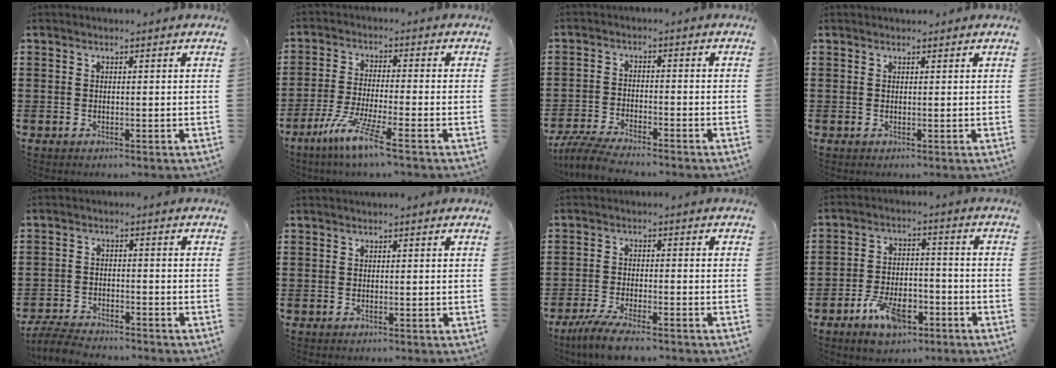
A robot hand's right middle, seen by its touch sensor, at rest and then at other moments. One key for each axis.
{"total": 7.2, "fx": -4.9, "fy": 0.0, "fz": 5.2, "tx": -0.116, "ty": -0.020, "tz": -0.095}
{"total": 5.0, "fx": -4.6, "fy": 0.3, "fz": 1.8, "tx": -0.050, "ty": -0.014, "tz": -0.094}
{"total": 0.7, "fx": 0.7, "fy": 0.2, "fz": -0.2, "tx": 0.008, "ty": -0.005, "tz": 0.012}
{"total": 4.9, "fx": -4.7, "fy": 0.8, "fz": 1.1, "tx": -0.038, "ty": -0.003, "tz": -0.099}
{"total": 0.0}
{"total": 4.9, "fx": -4.1, "fy": 0.4, "fz": 2.7, "tx": -0.071, "ty": -0.018, "tz": -0.085}
{"total": 7.4, "fx": -4.7, "fy": 3.5, "fz": 4.6, "tx": -0.089, "ty": 0.012, "tz": -0.086}